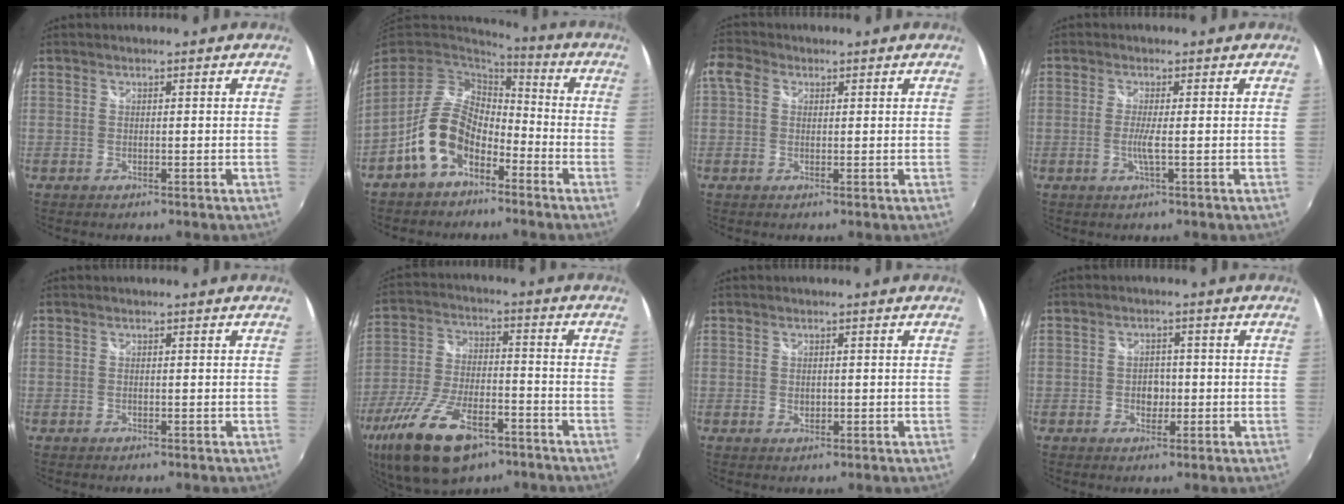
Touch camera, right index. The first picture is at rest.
{"total": 12.2, "force": [-6.1, 7.7, 7.4], "torque": [-0.154, 0.015, -0.103]}
{"total": 3.7, "force": [0.7, 3.0, 2.0], "torque": [-0.047, 0.016, 0.006]}
{"total": 2.7, "force": [-0.5, -0.4, 2.6], "torque": [-0.052, -0.006, -0.012]}
{"total": 0.0}
{"total": 19.0, "force": [-11.7, 8.5, 12.4], "torque": [-0.264, -0.039, -0.202]}
{"total": 1.4, "force": [0.0, 1.2, 0.7], "torque": [-0.009, -0.001, 0.001]}
{"total": 3.2, "force": [-0.7, 2.5, 1.8], "torque": [-0.028, 0.003, -0.012]}